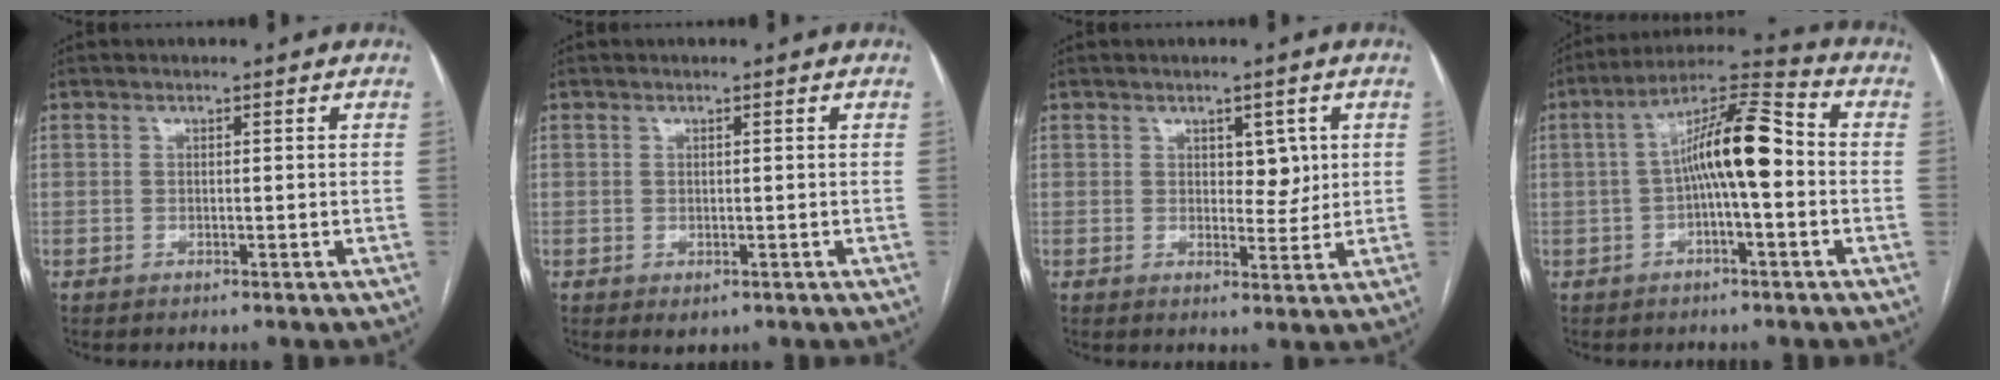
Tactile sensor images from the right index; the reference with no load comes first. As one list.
[{"total": 1.3, "force": [-0.3, 0.9, 0.9], "torque": [-0.009, -0.002, 0.003]}, {"total": 3.8, "force": [1.3, 2.1, 2.9], "torque": [-0.035, -0.002, 0.020]}, {"total": 11.4, "force": [-0.4, 2.1, 11.2], "torque": [-0.193, 0.035, -0.010]}]